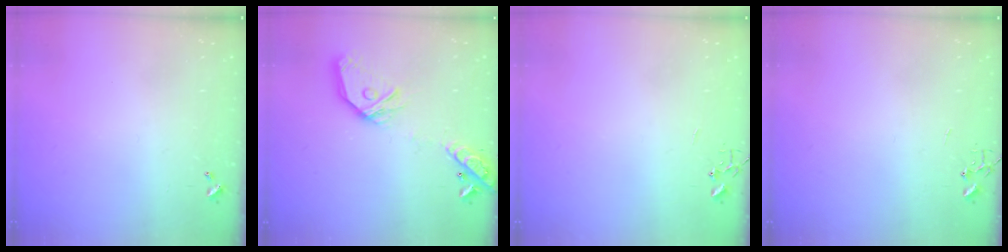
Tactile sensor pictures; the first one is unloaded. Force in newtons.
{"total": 17.7, "press": 17.5, "slide": 2.5}
{"total": 0.0}
{"total": 0.0}